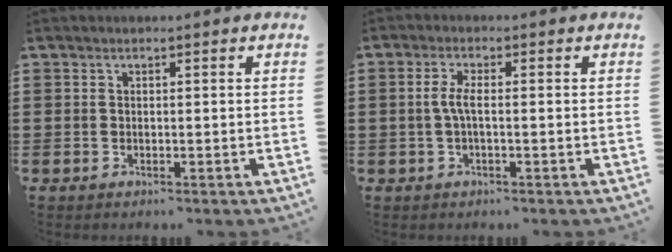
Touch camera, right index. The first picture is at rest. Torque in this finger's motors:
{"motor_torque": [0.46, -0.36, 0.30, 0.10]}